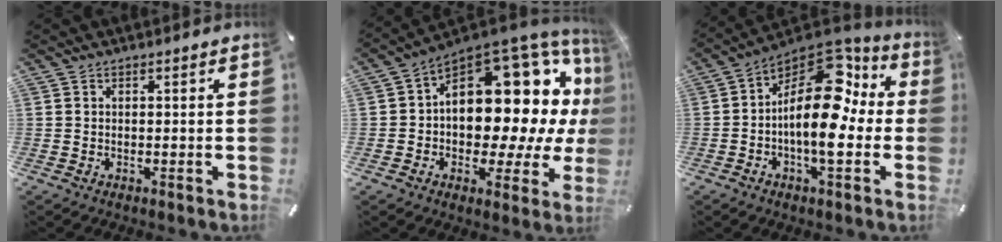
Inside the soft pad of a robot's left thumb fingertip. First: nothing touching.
{"total": 19.3, "force": [5.6, 12.2, 13.9], "torque": [-0.161, -0.077, 0.098]}
{"total": 17.4, "force": [0.9, 8.7, 15.0], "torque": [-0.257, -0.030, 0.016]}